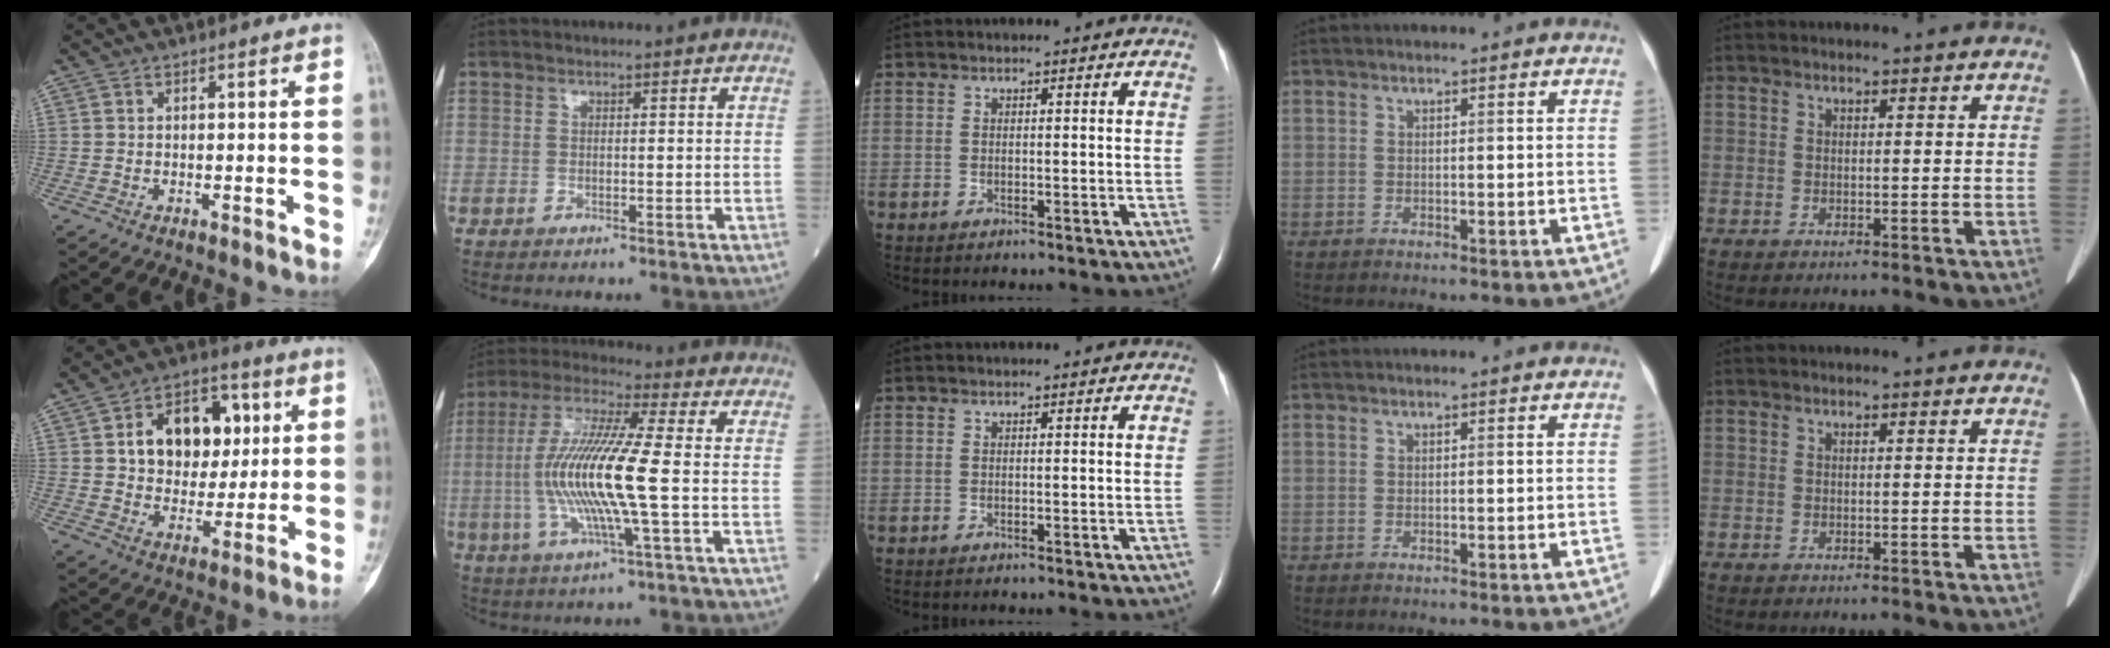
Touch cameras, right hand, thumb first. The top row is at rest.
{"thumb": {"total": 15.4, "force": [3.7, 11.0, 10.1], "torque": [-0.100, 0.007, 0.057]}, "index": {"total": 13.9, "force": [-1.5, 0.4, 13.9], "torque": [-0.284, 0.002, -0.036]}}